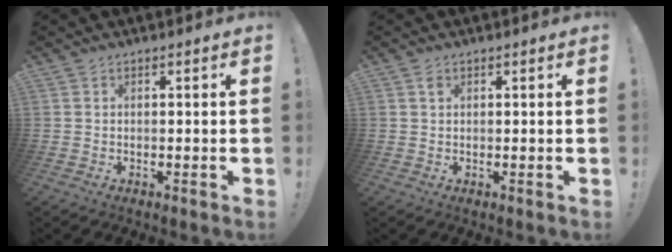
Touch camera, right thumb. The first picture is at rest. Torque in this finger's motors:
{"motor_torque": [-0.07, 0.20, 0.12, -0.02, 0.00]}